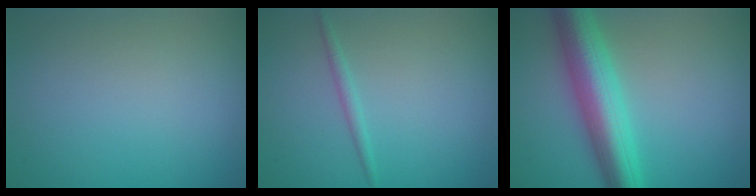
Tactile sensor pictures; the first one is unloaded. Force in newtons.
{"total": 1.1, "press": 1.1, "slide": 0.0}
{"total": 7.6, "press": 7.6, "slide": 0.2}